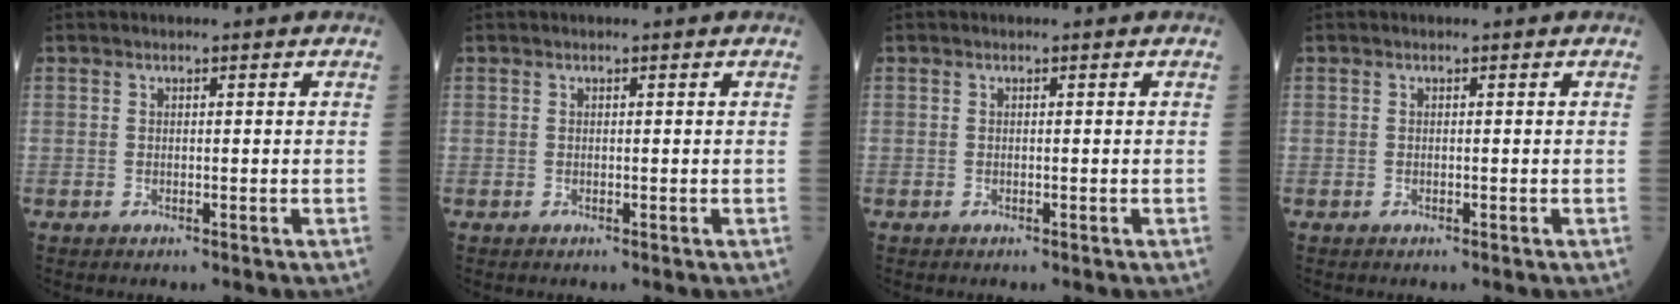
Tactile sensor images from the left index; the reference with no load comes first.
{"total": 0.0}
{"total": 0.0}
{"total": 0.0}